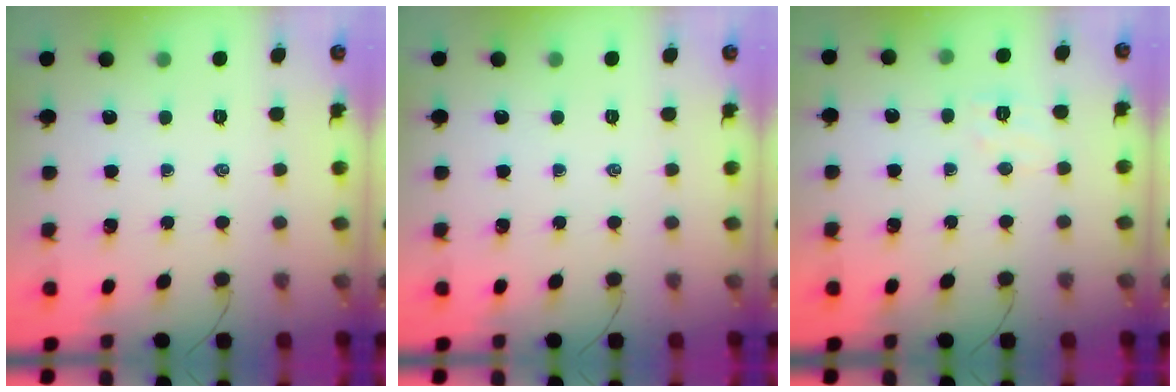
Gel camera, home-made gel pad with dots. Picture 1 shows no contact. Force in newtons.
{"total": 0.0}
{"total": 4.5, "press": 4.4, "slide": 1.1}